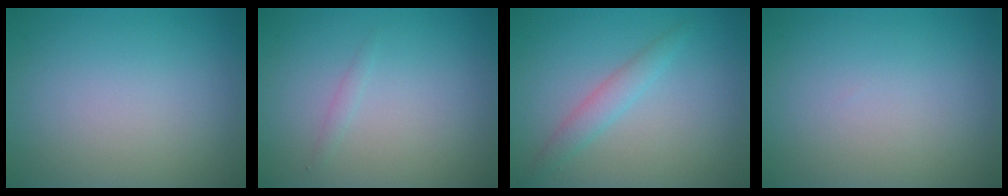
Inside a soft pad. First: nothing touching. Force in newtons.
{"total": 0.6, "press": 0.6, "slide": 0.0}
{"total": 2.0, "press": 2.0, "slide": 0.0}
{"total": 0.0}